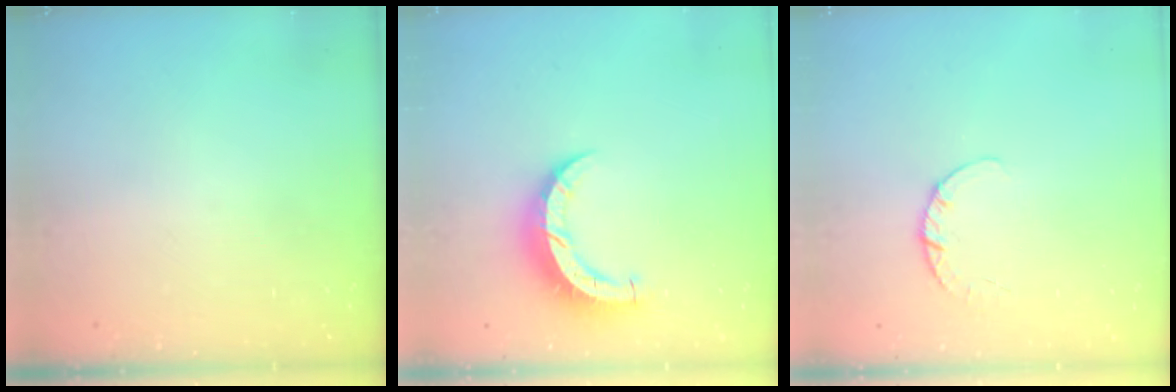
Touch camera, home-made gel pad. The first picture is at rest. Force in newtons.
{"total": 8.7, "press": 8.6, "slide": 0.5}
{"total": 2.7, "press": 2.7, "slide": 0.4}